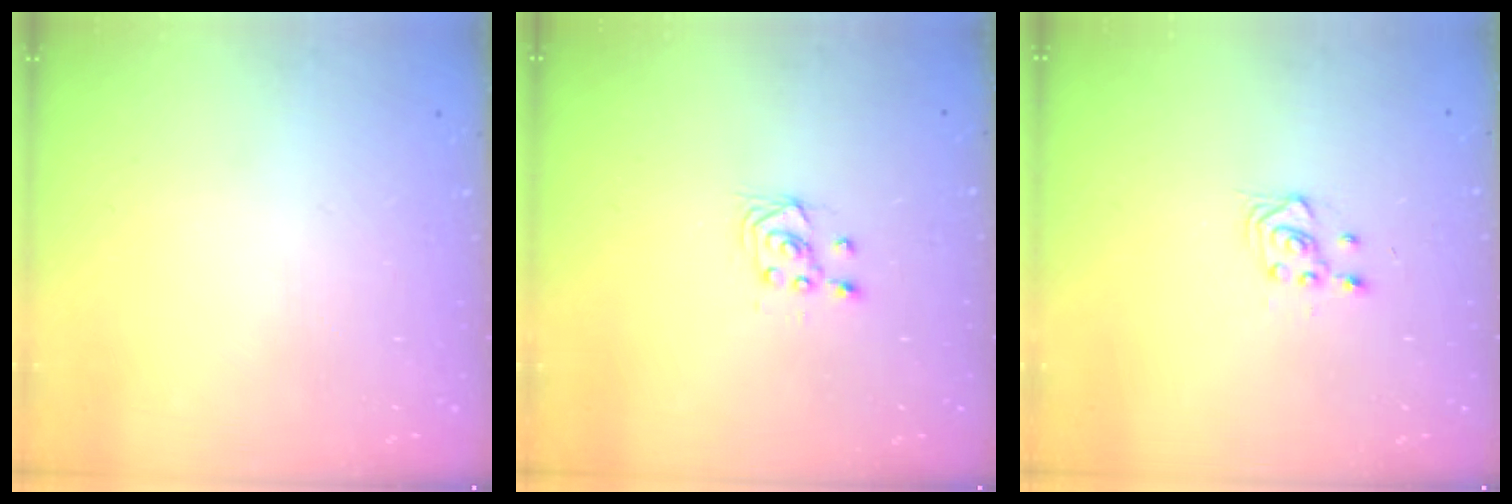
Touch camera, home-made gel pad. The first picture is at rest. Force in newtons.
{"total": 2.9, "press": 2.7, "slide": 1.0}
{"total": 3.0, "press": 2.8, "slide": 1.0}